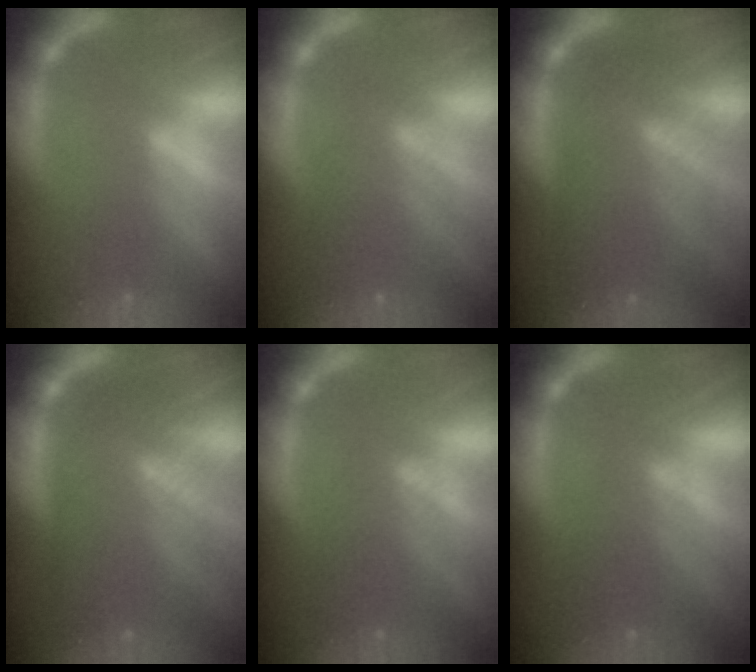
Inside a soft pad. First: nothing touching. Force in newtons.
{"total": 6.0}
{"total": 9.0}
{"total": 9.5}
{"total": 4.5}
{"total": 4.1}